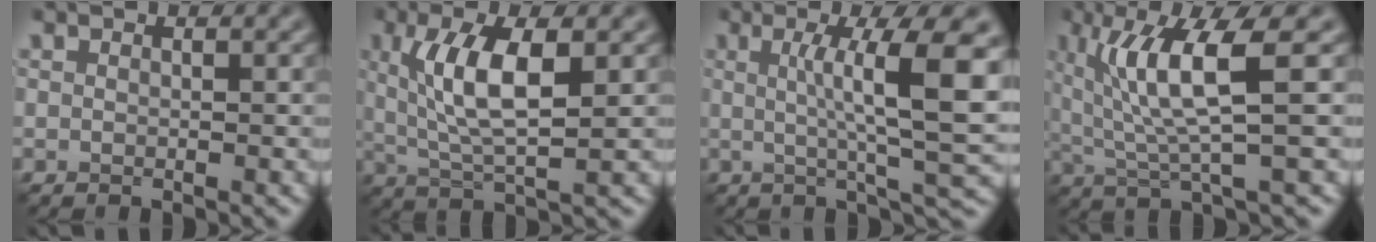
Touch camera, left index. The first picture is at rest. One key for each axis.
{"total": 6.7, "fx": 1.6, "fy": 2.2, "fz": 6.1, "tx": -0.120, "ty": 0.002, "tz": 0.031}
{"total": 9.2, "fx": 1.4, "fy": 1.6, "fz": 8.9, "tx": -0.116, "ty": 0.000, "tz": 0.023}
{"total": 7.3, "fx": 2.1, "fy": 1.4, "fz": 6.8, "tx": -0.126, "ty": -0.004, "tz": 0.039}